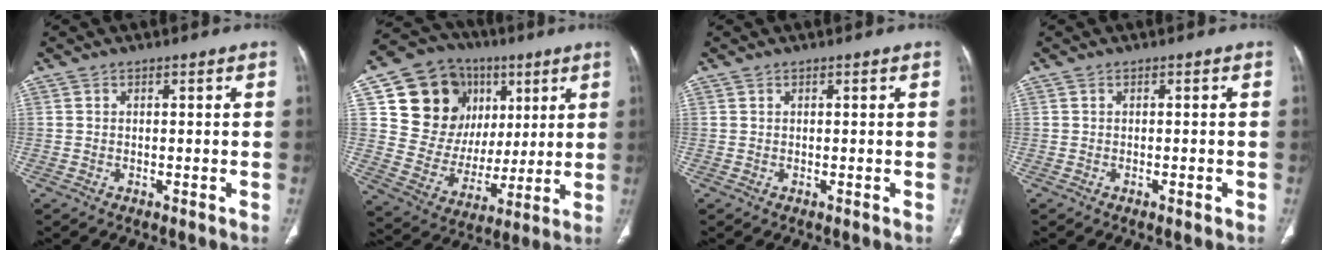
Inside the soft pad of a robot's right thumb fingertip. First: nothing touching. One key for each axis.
{"total": 21.2, "fx": 7.1, "fy": 17.4, "fz": 9.7, "tx": -0.113, "ty": 0.017, "tz": 0.143}
{"total": 0.0}
{"total": 1.1, "fx": -0.6, "fy": 0.2, "fz": 0.9, "tx": -0.014, "ty": -0.001, "tz": -0.008}